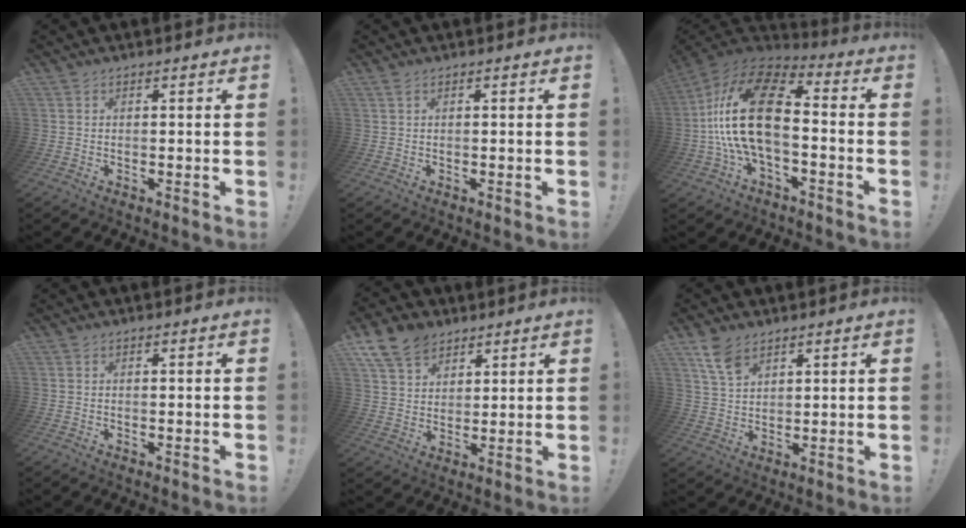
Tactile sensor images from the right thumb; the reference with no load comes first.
{"total": 0.7, "force": [0.4, 0.2, 0.5], "torque": [-0.006, -0.002, 0.007]}
{"total": 22.1, "force": [-0.2, 11.4, 18.9], "torque": [-0.368, 0.019, 0.000]}
{"total": 0.0}
{"total": 11.1, "force": [7.3, 7.3, 4.0], "torque": [-0.071, -0.041, 0.145]}
{"total": 7.8, "force": [5.1, 4.2, 4.2], "torque": [-0.082, -0.018, 0.100]}